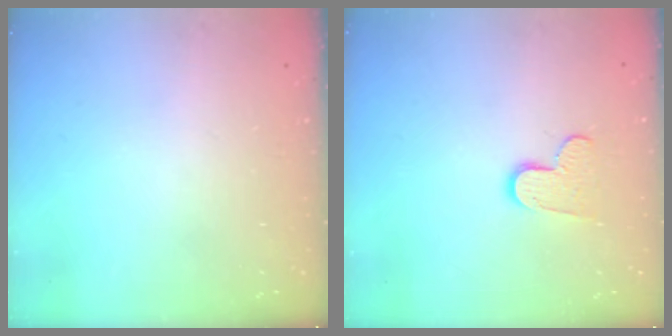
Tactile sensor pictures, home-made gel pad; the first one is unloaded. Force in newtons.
{"total": 8.4, "press": 8.3, "slide": 0.2}